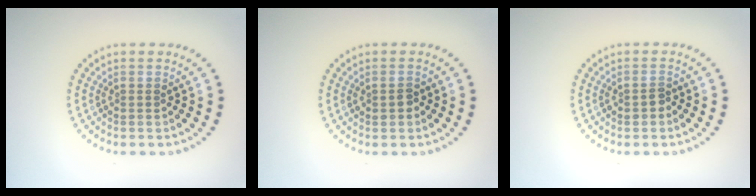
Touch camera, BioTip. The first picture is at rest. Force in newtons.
{"total": 1.2, "press": 1.2, "slide": 0.1}
{"total": 1.1, "press": 1.1, "slide": 0.2}